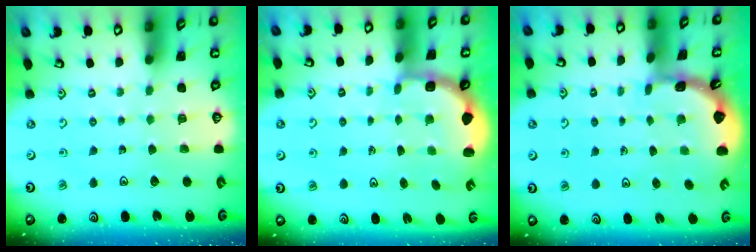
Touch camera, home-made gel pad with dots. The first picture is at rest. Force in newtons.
{"total": 2.8, "press": 2.3, "slide": 1.7}
{"total": 1.6, "press": 1.6, "slide": 0.1}